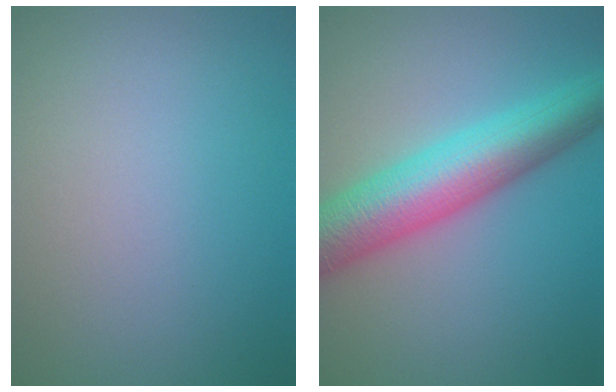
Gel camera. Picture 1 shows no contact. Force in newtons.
{"total": 8.5, "press": 8.5, "slide": 0.1}